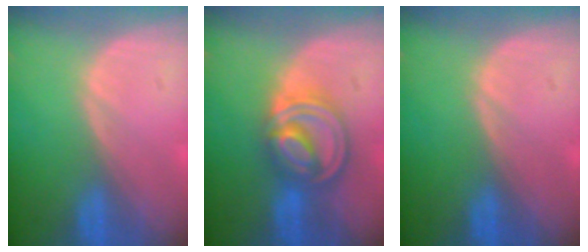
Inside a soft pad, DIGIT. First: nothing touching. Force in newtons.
{"total": 8.3, "press": 7.1, "slide": 4.4}
{"total": 0.0}